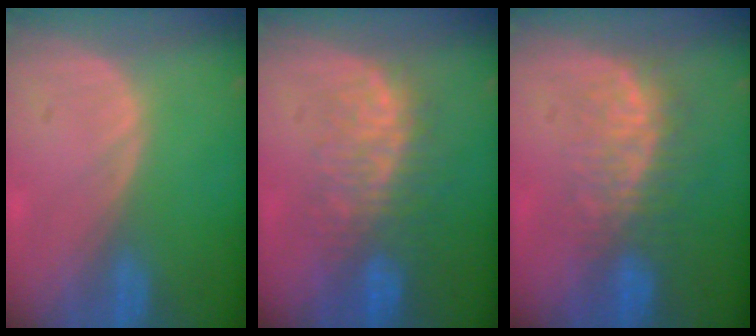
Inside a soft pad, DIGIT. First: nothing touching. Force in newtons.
{"total": 8.5, "press": 7.7, "slide": 3.6}
{"total": 7.6, "press": 7.1, "slide": 2.8}